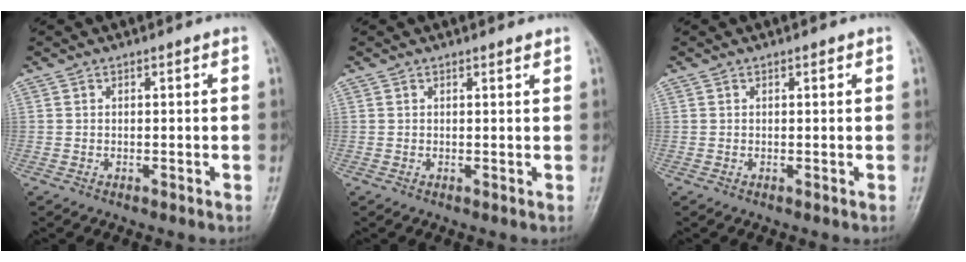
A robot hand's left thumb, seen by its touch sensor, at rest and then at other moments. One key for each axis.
{"total": 1.1, "fx": 1.0, "fy": 0.2, "fz": 0.5, "tx": -0.006, "ty": -0.005, "tz": 0.013}
{"total": 0.8, "fx": 0.5, "fy": 0.3, "fz": 0.6, "tx": -0.008, "ty": -0.001, "tz": 0.006}